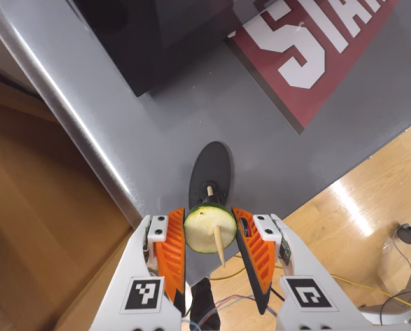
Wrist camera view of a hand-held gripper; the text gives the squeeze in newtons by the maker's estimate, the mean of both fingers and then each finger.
{"total": 9.7, "left": 9.9, "right": 9.5}